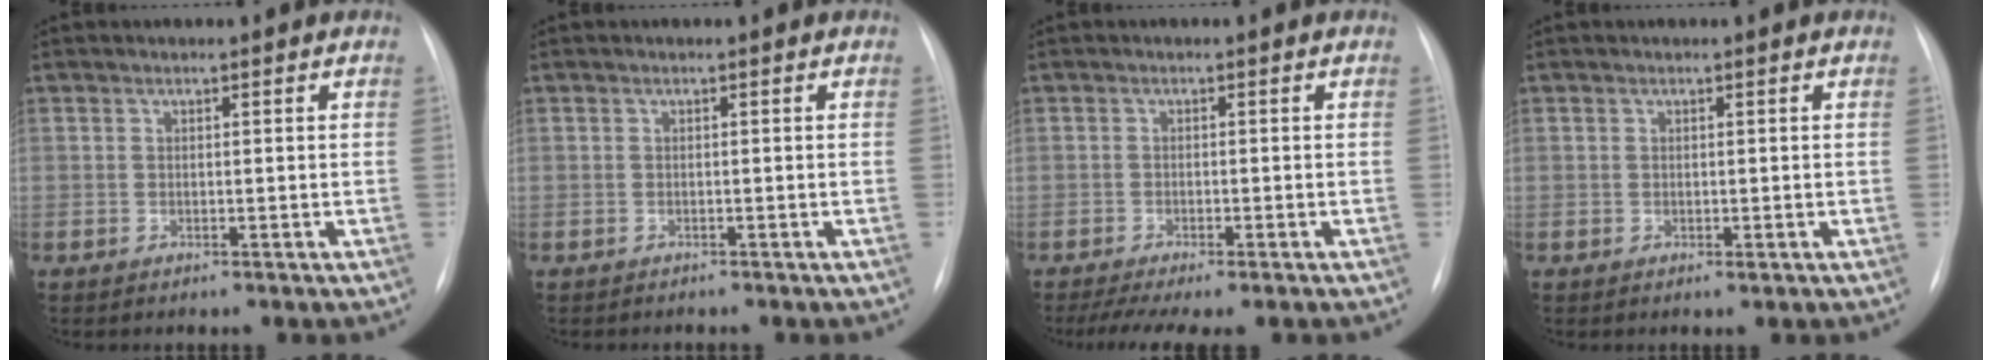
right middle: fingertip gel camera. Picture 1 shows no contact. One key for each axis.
{"total": 1.0, "fx": -0.9, "fy": 0.3, "fz": 0.2, "tx": -0.006, "ty": -0.001, "tz": -0.012}
{"total": 7.2, "fx": -5.6, "fy": 0.8, "fz": 4.5, "tx": -0.072, "ty": -0.010, "tz": -0.086}
{"total": 0.0}